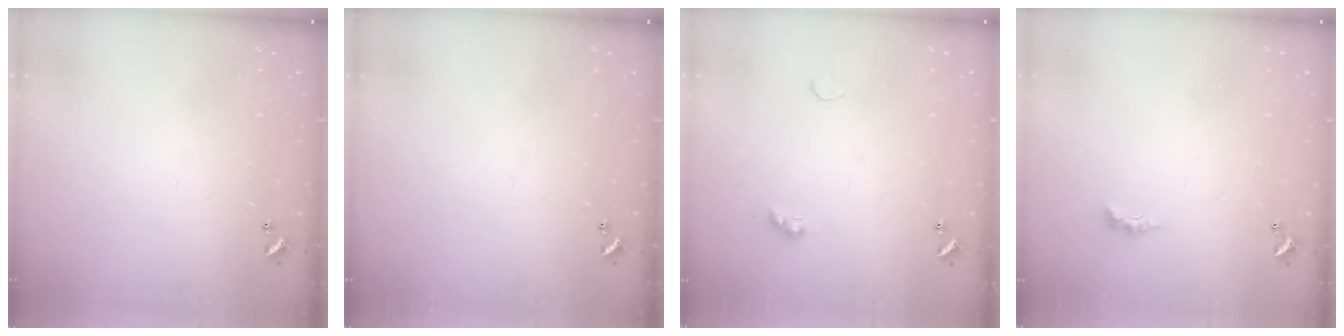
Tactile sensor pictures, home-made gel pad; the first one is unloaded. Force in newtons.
{"total": 0.0}
{"total": 2.6, "press": 2.4, "slide": 0.8}
{"total": 0.0}